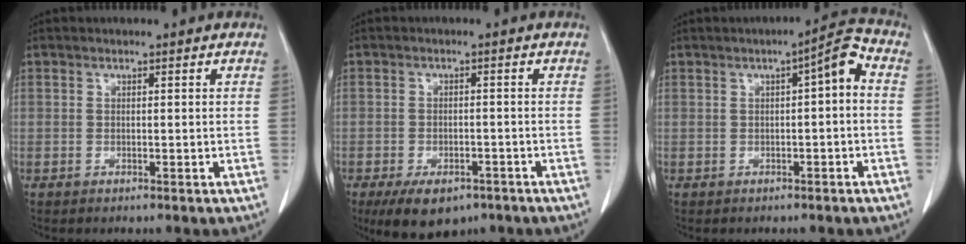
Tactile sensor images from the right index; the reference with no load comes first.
{"total": 8.2, "force": [-5.7, 4.0, 4.2], "torque": [-0.066, -0.002, -0.085]}
{"total": 4.6, "force": [0.3, 0.7, 4.5], "torque": [-0.060, 0.018, -0.002]}